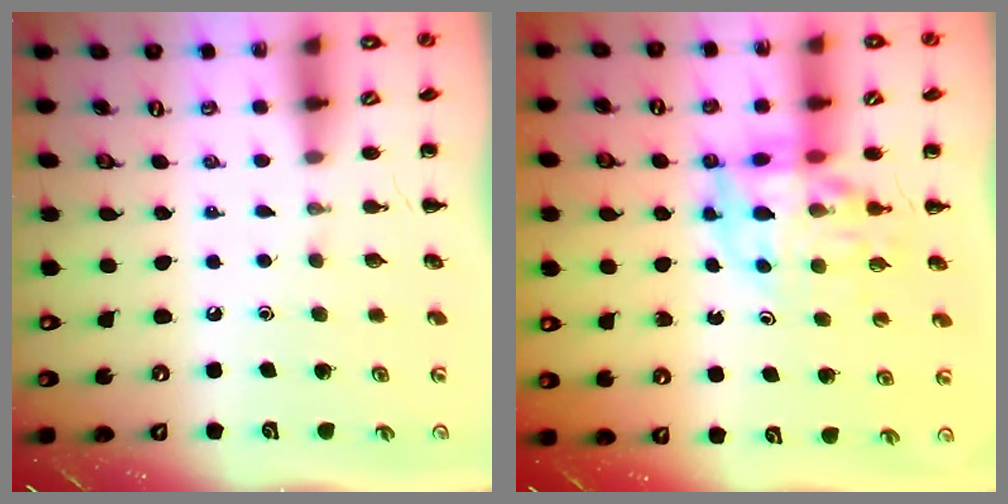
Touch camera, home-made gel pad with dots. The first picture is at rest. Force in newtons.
{"total": 10.5, "press": 10.0, "slide": 3.2}